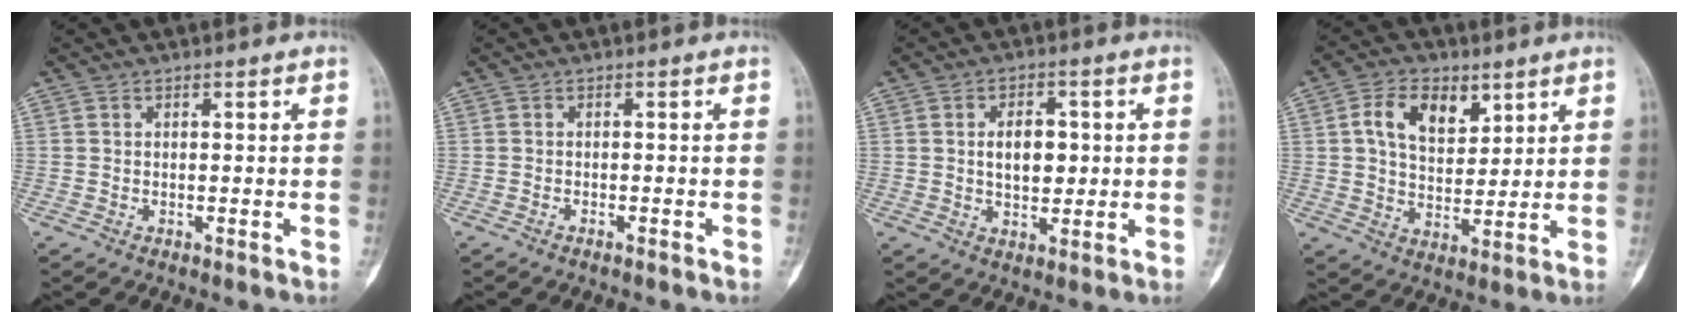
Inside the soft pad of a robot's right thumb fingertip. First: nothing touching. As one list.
[{"total": 0.8, "force": [-0.6, 0.3, 0.3], "torque": [-0.007, 0.004, -0.012]}, {"total": 6.8, "force": [0.6, 4.5, 5.1], "torque": [-0.051, 0.001, 0.011]}, {"total": 10.0, "force": [4.0, 6.5, 6.5], "torque": [-0.079, -0.013, 0.074]}]